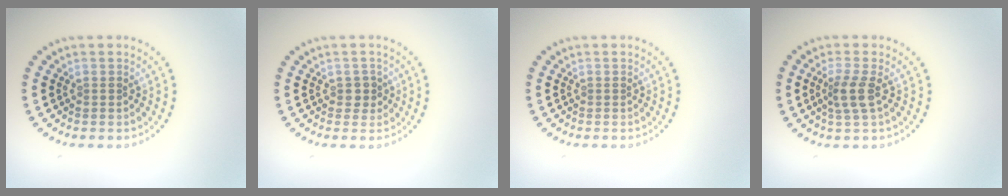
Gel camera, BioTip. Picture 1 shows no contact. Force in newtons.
{"total": 1.1, "press": 1.0, "slide": 0.5}
{"total": 0.0}
{"total": 2.4, "press": 1.9, "slide": 1.5}